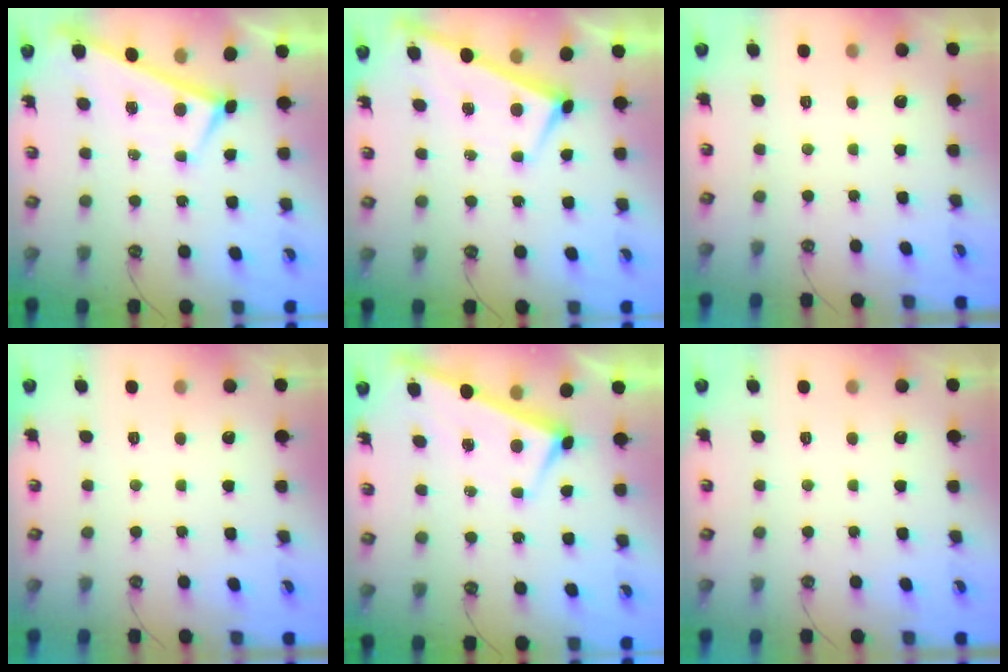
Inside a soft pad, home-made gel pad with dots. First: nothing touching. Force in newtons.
{"total": 1.7, "press": 1.7, "slide": 0.1}
{"total": 0.0}
{"total": 0.0}
{"total": 3.3, "press": 3.3, "slide": 0.0}
{"total": 0.0}